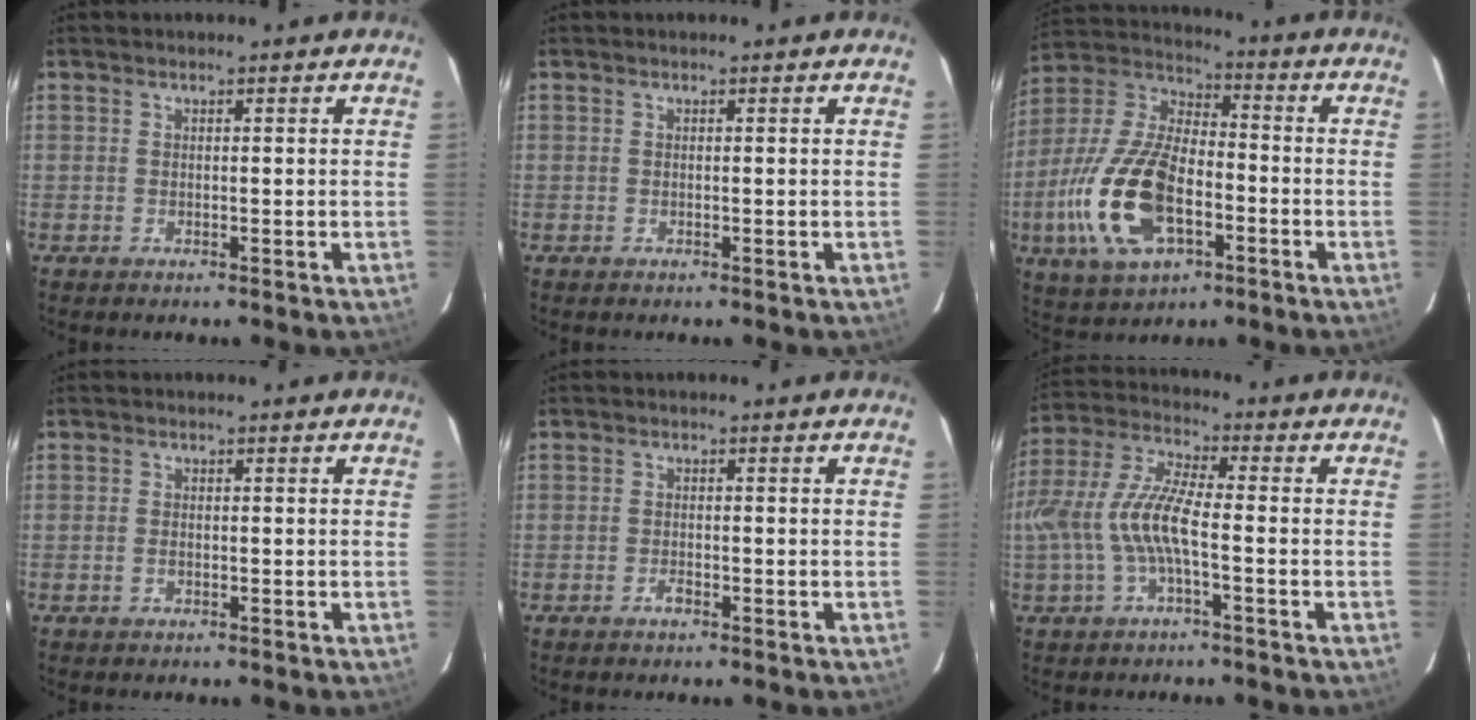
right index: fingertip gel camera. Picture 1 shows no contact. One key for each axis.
{"total": 0.0}
{"total": 19.8, "fx": -6.2, "fy": 9.8, "fz": 16.0, "tx": -0.358, "ty": -0.010, "tz": -0.114}
{"total": 1.3, "fx": -0.5, "fy": 0.8, "fz": 0.9, "tx": -0.019, "ty": 0.001, "tz": -0.011}
{"total": 1.4, "fx": -1.0, "fy": 0.6, "fz": 0.9, "tx": -0.018, "ty": 0.001, "tz": -0.018}
{"total": 11.0, "fx": -2.5, "fy": 2.6, "fz": 10.4, "tx": -0.223, "ty": 0.004, "tz": -0.044}